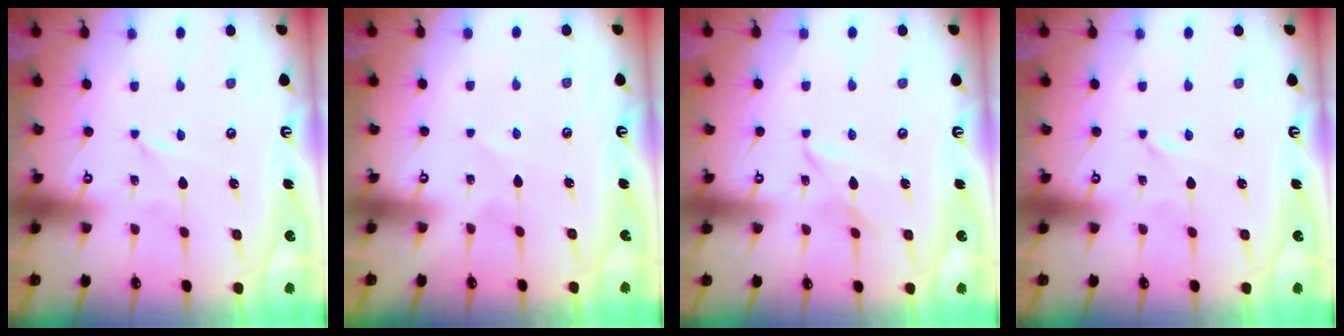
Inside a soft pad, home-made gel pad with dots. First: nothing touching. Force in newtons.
{"total": 0.6, "press": 0.6, "slide": 0.2}
{"total": 5.2, "press": 5.2, "slide": 0.5}
{"total": 0.0}